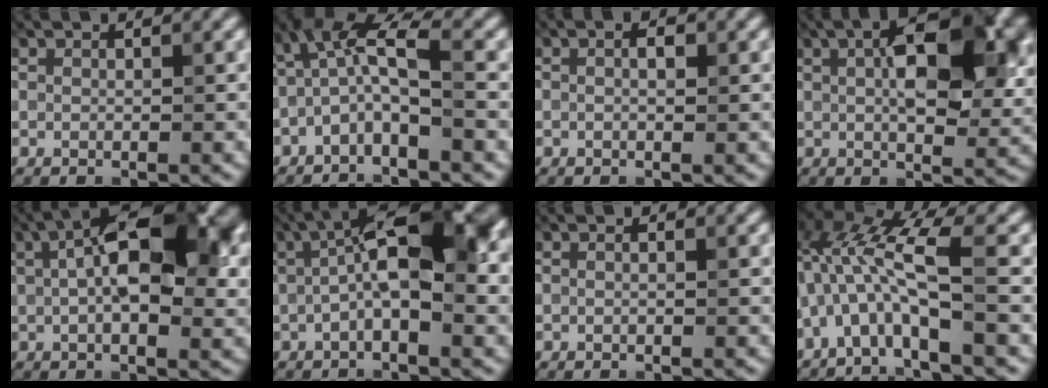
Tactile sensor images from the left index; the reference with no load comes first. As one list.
[{"total": 4.1, "force": [-1.2, 1.0, 3.8], "torque": [-0.078, 0.019, -0.036]}, {"total": 1.3, "force": [0.4, 0.6, 1.1], "torque": [-0.014, 0.000, -0.001]}, {"total": 10.7, "force": [2.5, 5.0, 9.1], "torque": [-0.128, 0.016, 0.034]}, {"total": 13.1, "force": [2.9, 6.1, 11.3], "torque": [-0.156, 0.036, 0.031]}, {"total": 10.7, "force": [0.7, 3.7, 10.0], "torque": [-0.157, 0.032, 0.000]}, {"total": 0.0}, {"total": 7.0, "force": [-1.0, 1.6, 6.7], "torque": [-0.148, 0.021, -0.034]}]